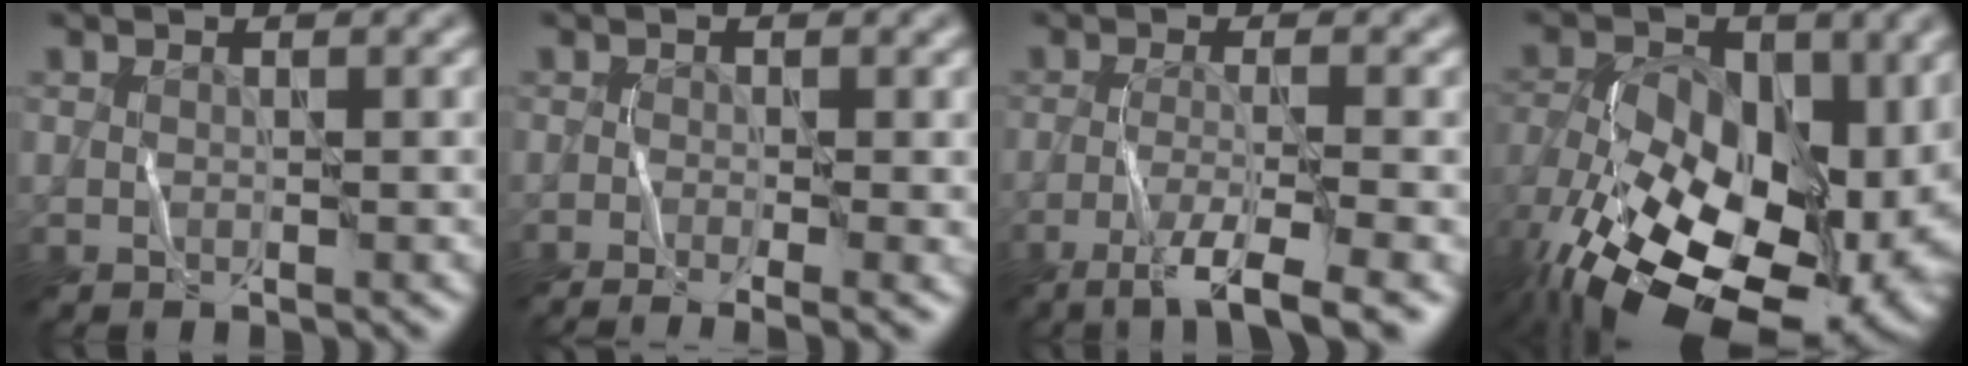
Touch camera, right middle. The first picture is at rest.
{"total": 3.3, "force": [-1.8, 0.8, 2.7], "torque": [-0.030, -0.001, -0.019]}
{"total": 4.9, "force": [-2.8, 0.5, 4.1], "torque": [-0.076, 0.002, -0.043]}
{"total": 18.8, "force": [-6.1, 10.9, 14.1], "torque": [-0.249, -0.021, -0.074]}